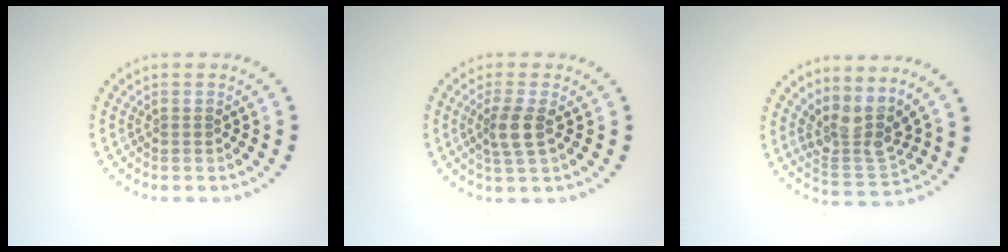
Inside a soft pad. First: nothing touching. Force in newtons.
{"total": 2.4, "press": 1.9, "slide": 1.4}
{"total": 3.8, "press": 2.9, "slide": 2.4}